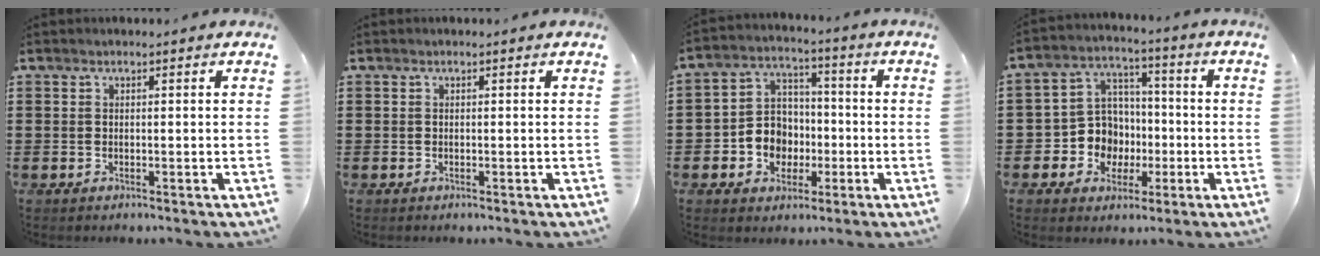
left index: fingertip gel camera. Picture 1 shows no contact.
{"total": 0.0}
{"total": 7.0, "force": [-2.0, 6.3, 2.4], "torque": [-0.065, 0.020, -0.035]}
{"total": 8.7, "force": [-1.5, 8.2, 2.6], "torque": [-0.093, 0.010, -0.024]}